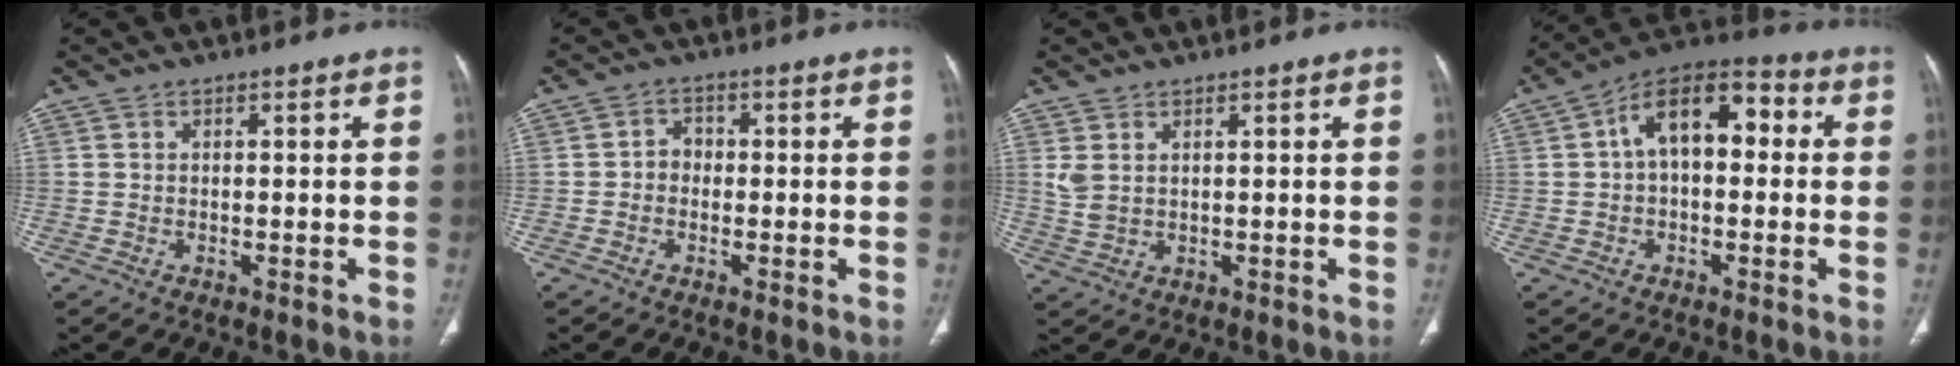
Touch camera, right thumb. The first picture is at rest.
{"total": 2.5, "force": [-0.5, 2.1, 1.2], "torque": [-0.005, 0.011, -0.018]}
{"total": 3.0, "force": [1.2, 1.8, 2.1], "torque": [-0.051, 0.000, 0.035]}
{"total": 12.6, "force": [1.5, 7.4, 10.1], "torque": [-0.136, 0.041, 0.010]}